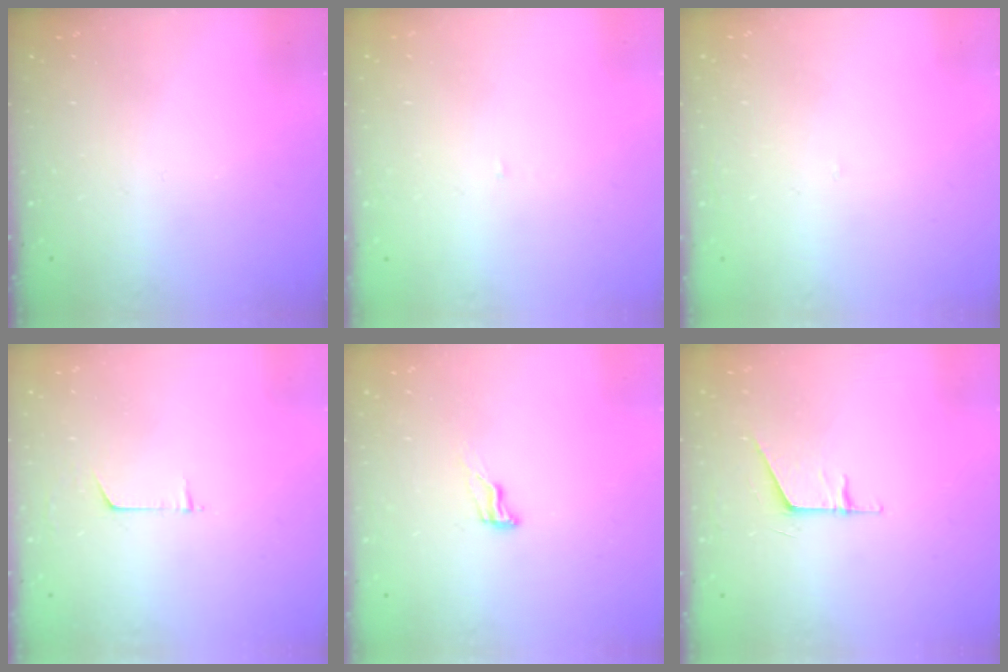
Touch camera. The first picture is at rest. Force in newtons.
{"total": 3.0, "press": 3.0, "slide": 0.2}
{"total": 1.7, "press": 1.6, "slide": 0.1}
{"total": 3.7, "press": 3.6, "slide": 0.4}
{"total": 5.5, "press": 5.4, "slide": 0.5}
{"total": 5.8, "press": 5.8, "slide": 0.6}